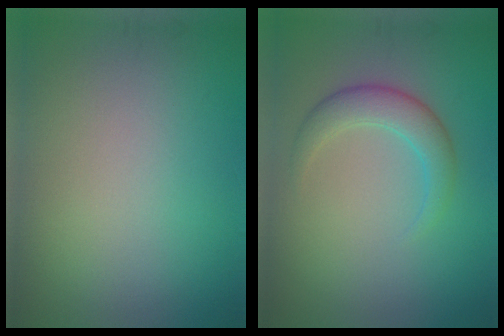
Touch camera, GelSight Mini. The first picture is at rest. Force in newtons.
{"total": 3.0, "press": 3.0, "slide": 0.1}